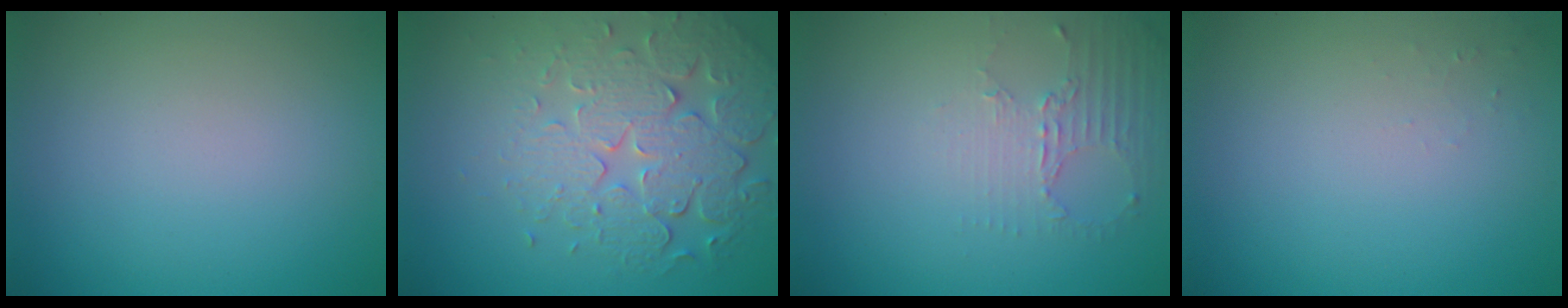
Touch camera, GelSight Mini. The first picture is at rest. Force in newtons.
{"total": 6.5, "press": 5.0, "slide": 4.2}
{"total": 2.2, "press": 1.7, "slide": 1.5}
{"total": 0.5, "press": 0.5, "slide": 0.1}